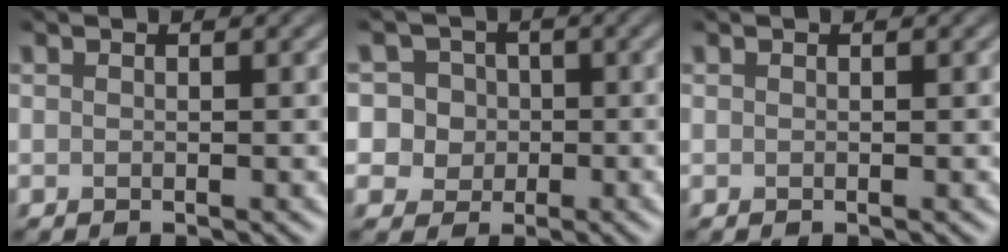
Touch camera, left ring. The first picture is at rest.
{"total": 6.7, "force": [1.0, 6.3, 2.1], "torque": [-0.032, 0.041, -0.009]}
{"total": 0.0}